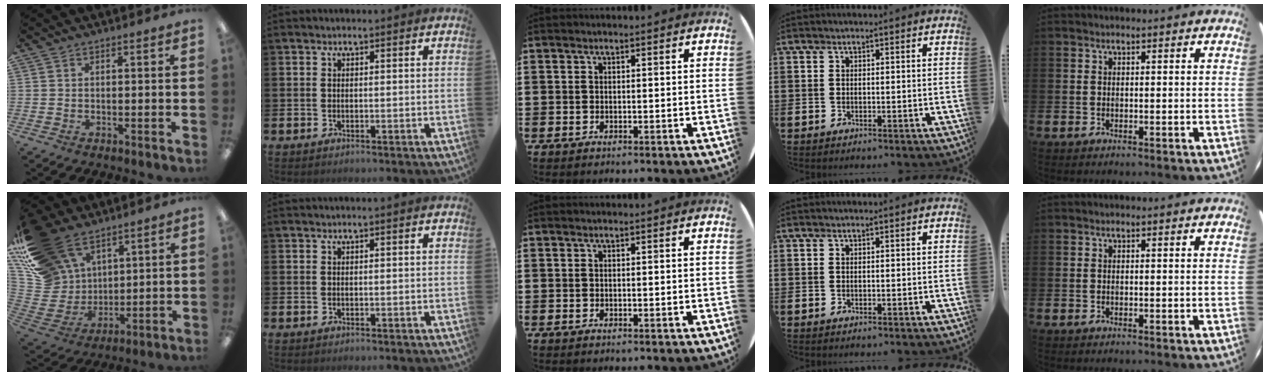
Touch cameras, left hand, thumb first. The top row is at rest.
{"thumb": {"total": 21.5, "force": [14.1, 13.4, 9.1], "torque": [-0.232, -0.076, 0.275]}}